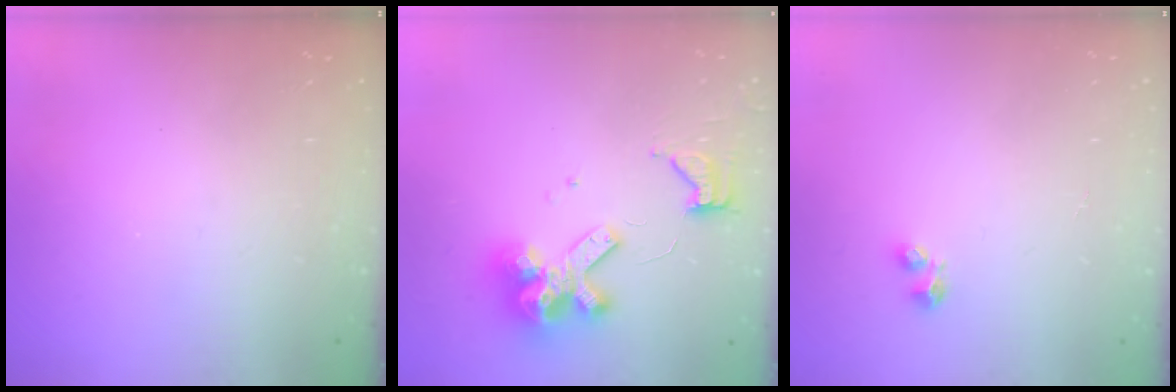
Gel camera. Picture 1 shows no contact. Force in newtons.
{"total": 12.3, "press": 12.2, "slide": 1.4}
{"total": 2.9, "press": 2.8, "slide": 0.6}